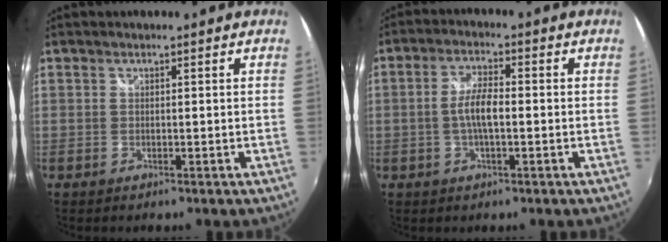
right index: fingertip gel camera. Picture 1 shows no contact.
{"total": 5.2, "force": [-0.8, 1.4, 4.9], "torque": [-0.097, 0.007, -0.014]}